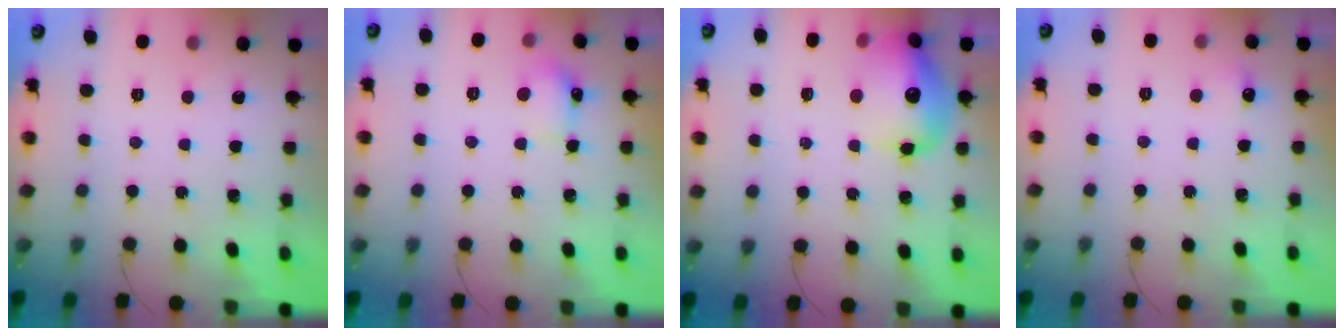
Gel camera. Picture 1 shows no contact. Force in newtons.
{"total": 5.5, "press": 5.5, "slide": 0.9}
{"total": 15.7, "press": 15.2, "slide": 3.8}
{"total": 3.6, "press": 3.5, "slide": 0.9}